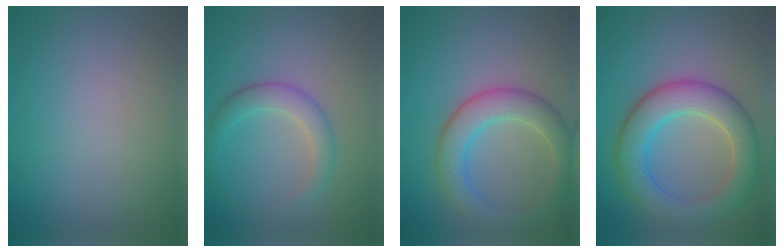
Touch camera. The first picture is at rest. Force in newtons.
{"total": 2.9, "press": 2.9, "slide": 0.1}
{"total": 5.2, "press": 5.2, "slide": 0.1}
{"total": 7.1, "press": 7.1, "slide": 0.4}